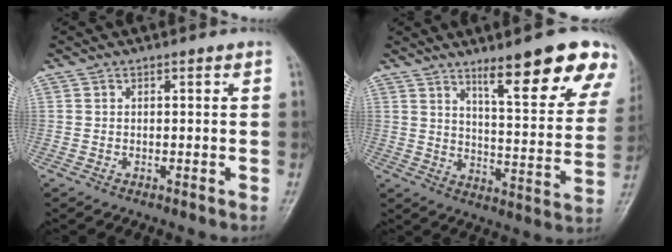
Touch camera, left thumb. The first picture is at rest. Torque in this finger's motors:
{"motor_torque": [0.65, 0.38, 1.53, -1.16, 0.14]}